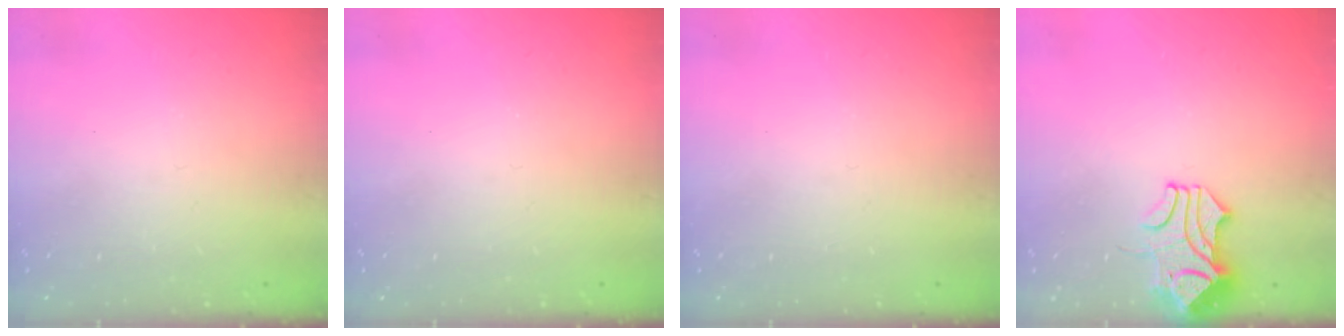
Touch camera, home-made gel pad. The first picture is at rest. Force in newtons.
{"total": 0.0}
{"total": 0.0}
{"total": 2.2, "press": 2.0, "slide": 0.7}